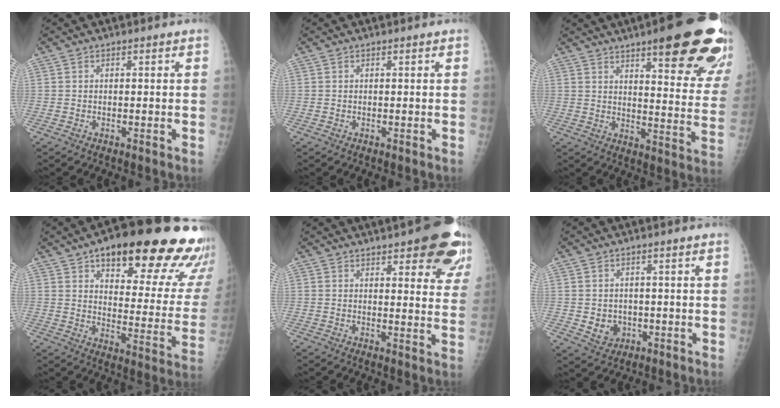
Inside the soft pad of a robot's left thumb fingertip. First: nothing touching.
{"total": 0.0}
{"total": 24.2, "force": [15.0, 5.6, 18.2], "torque": [-0.195, -0.061, 0.192]}
{"total": 27.6, "force": [17.6, 8.9, 19.3], "torque": [-0.210, -0.063, 0.231]}
{"total": 15.2, "force": [9.5, 4.8, 10.9], "torque": [-0.100, -0.040, 0.103]}
{"total": 4.0, "force": [-0.5, 3.5, 1.9], "torque": [-0.013, -0.001, 0.004]}